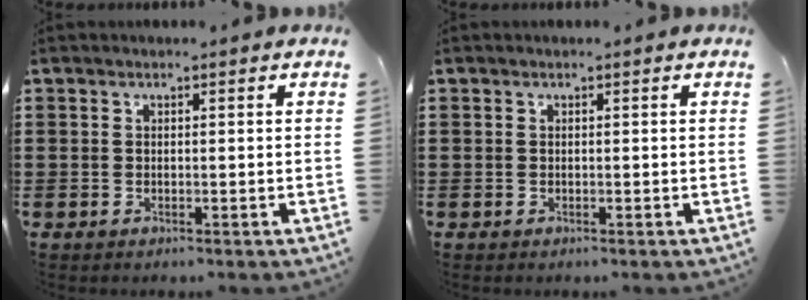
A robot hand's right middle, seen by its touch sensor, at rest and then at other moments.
{"total": 0.0}